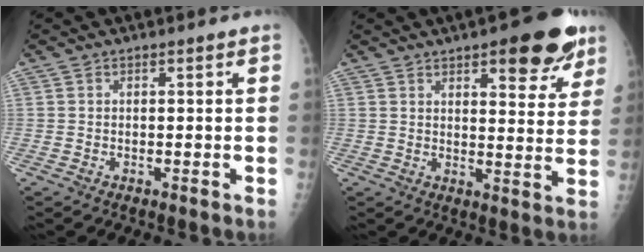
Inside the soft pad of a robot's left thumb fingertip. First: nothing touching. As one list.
[{"total": 13.1, "force": [7.8, 4.7, 9.4], "torque": [-0.078, -0.036, 0.099]}]